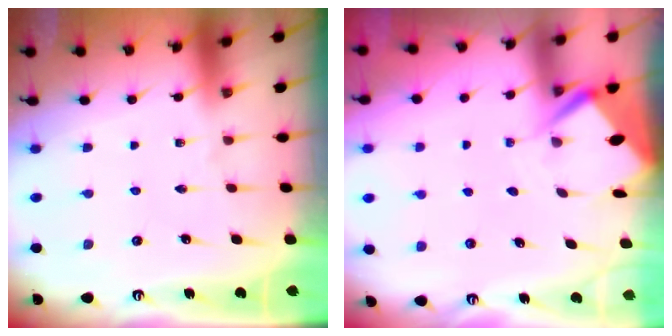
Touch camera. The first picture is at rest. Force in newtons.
{"total": 5.0, "press": 4.9, "slide": 0.2}